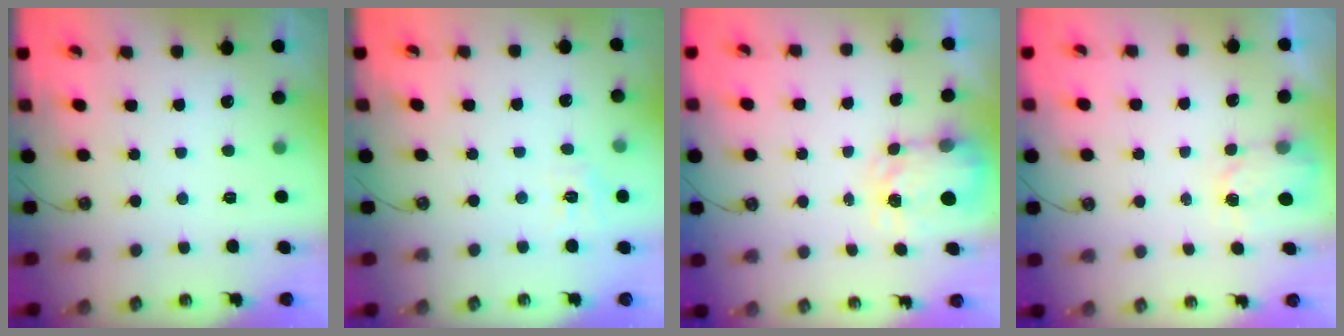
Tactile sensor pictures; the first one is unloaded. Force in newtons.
{"total": 6.8, "press": 6.7, "slide": 0.6}
{"total": 3.8, "press": 3.8, "slide": 0.5}
{"total": 2.7, "press": 2.7, "slide": 0.4}